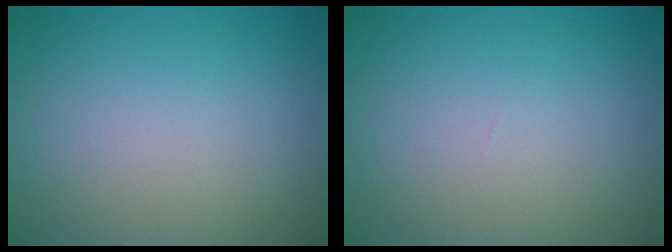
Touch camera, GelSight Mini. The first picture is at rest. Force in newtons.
{"total": 0.0}